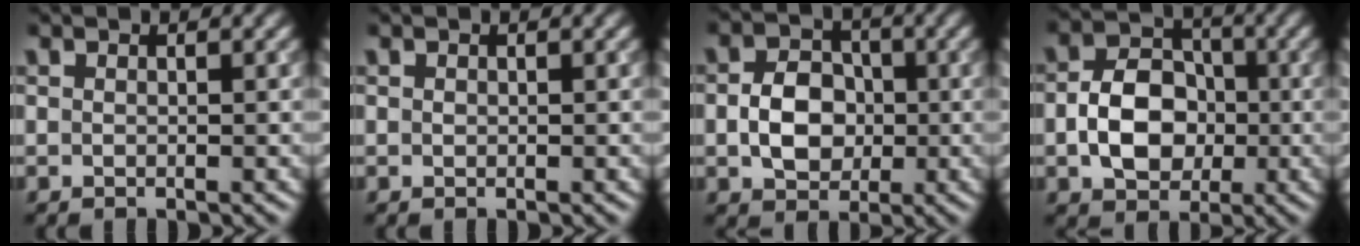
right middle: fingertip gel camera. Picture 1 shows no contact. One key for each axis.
{"total": 0.0}
{"total": 4.6, "fx": -0.6, "fy": 3.6, "fz": 2.8, "tx": -0.049, "ty": 0.001, "tz": -0.012}
{"total": 6.1, "fx": -1.1, "fy": 4.6, "fz": 3.9, "tx": -0.068, "ty": 0.002, "tz": -0.021}